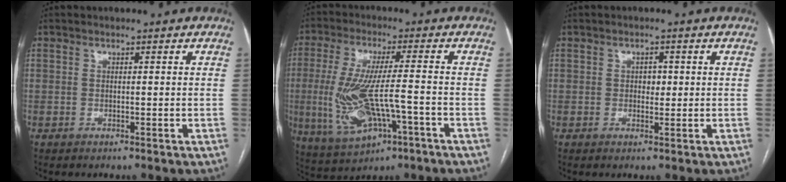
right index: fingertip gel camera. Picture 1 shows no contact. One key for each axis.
{"total": 13.4, "fx": -3.6, "fy": 3.2, "fz": 12.5, "tx": -0.262, "ty": -0.013, "tz": -0.051}
{"total": 1.8, "fx": 0.3, "fy": 1.2, "fz": 1.3, "tx": -0.016, "ty": 0.001, "tz": 0.004}